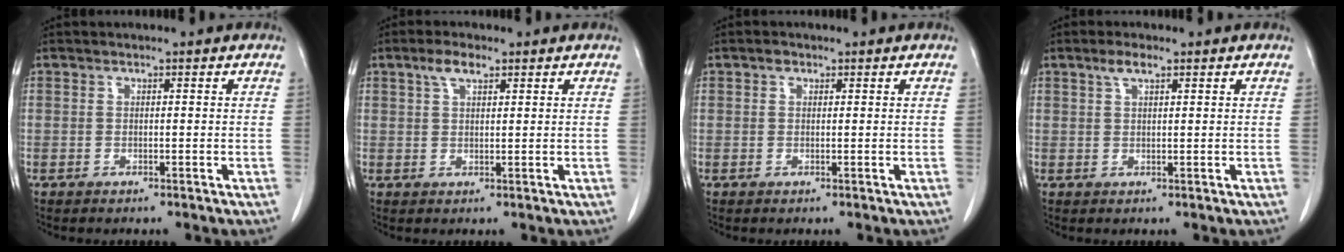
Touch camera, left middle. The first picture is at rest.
{"total": 3.2, "force": [2.0, 1.1, 2.2], "torque": [-0.048, 0.008, 0.040]}
{"total": 0.9, "force": [0.5, 0.6, 0.3], "torque": [-0.005, 0.002, 0.008]}
{"total": 2.3, "force": [1.5, 0.5, 1.7], "torque": [-0.037, 0.006, 0.031]}